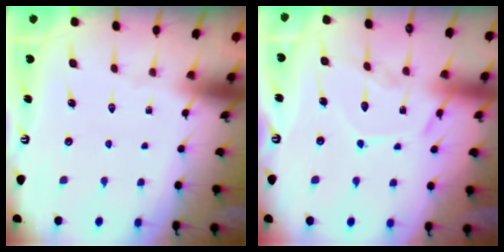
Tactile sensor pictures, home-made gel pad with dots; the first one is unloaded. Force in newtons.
{"total": 12.0, "press": 12.0, "slide": 0.8}